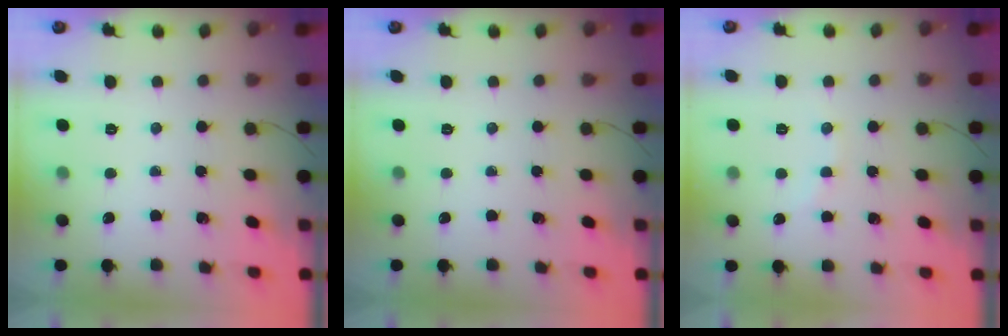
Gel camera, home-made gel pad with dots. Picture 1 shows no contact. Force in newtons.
{"total": 0.0}
{"total": 3.4, "press": 3.2, "slide": 1.1}